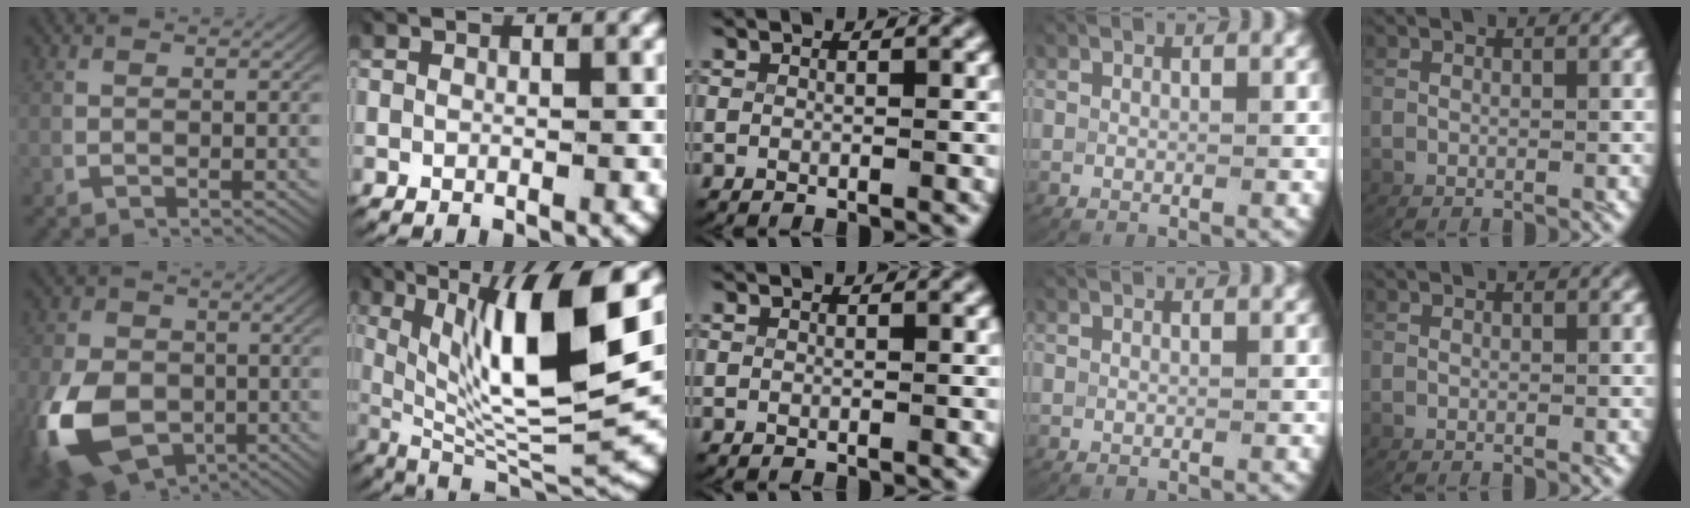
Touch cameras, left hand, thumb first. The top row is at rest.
{"thumb": {"total": 13.4, "force": [-4.2, 9.7, 8.3], "torque": [-0.181, -0.062, -0.044]}, "index": {"total": 14.7, "force": [2.1, 6.7, 13.0], "torque": [-0.215, -0.019, 0.049]}}